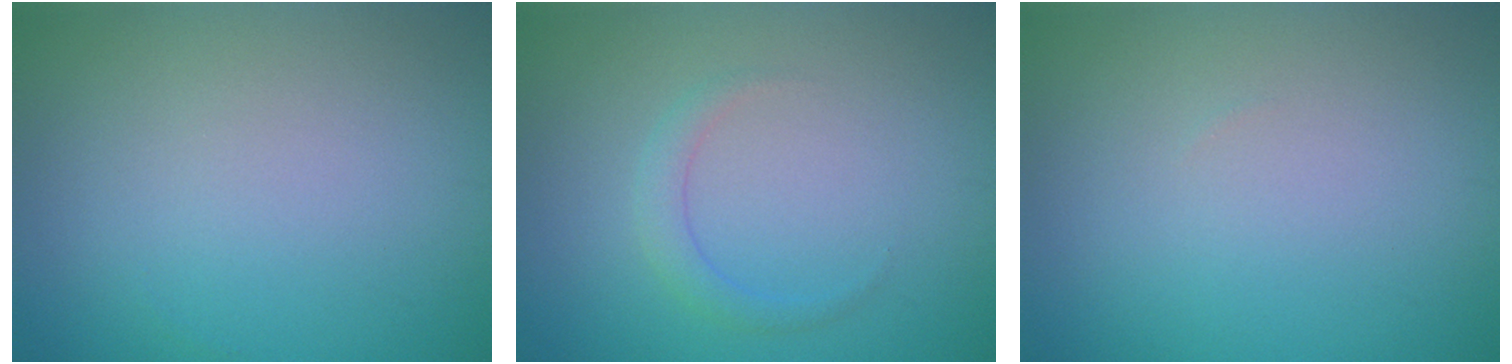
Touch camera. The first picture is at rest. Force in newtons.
{"total": 1.5, "press": 1.5, "slide": 0.1}
{"total": 0.0}